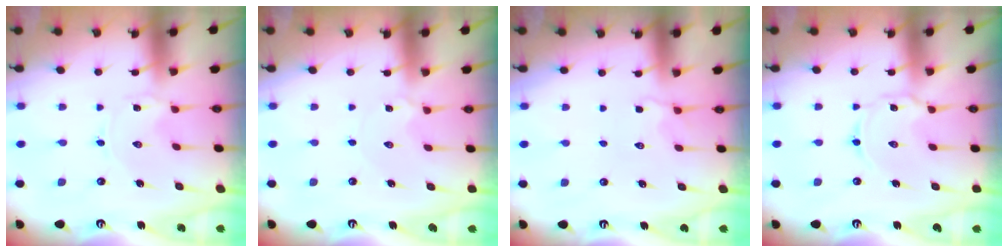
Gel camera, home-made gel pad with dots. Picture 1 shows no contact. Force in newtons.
{"total": 2.5, "press": 2.5, "slide": 0.4}
{"total": 2.7, "press": 2.1, "slide": 1.8}
{"total": 2.0, "press": 2.0, "slide": 0.2}